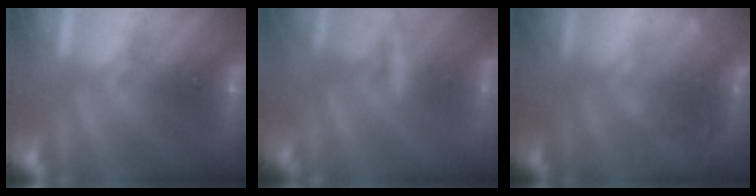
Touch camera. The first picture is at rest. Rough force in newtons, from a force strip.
{"total": 2.9}
{"total": 2.2}